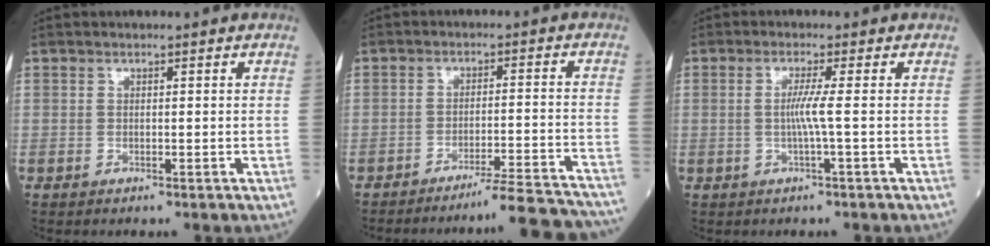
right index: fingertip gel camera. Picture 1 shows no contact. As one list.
[{"total": 14.2, "force": [-13.7, -1.3, 3.5], "torque": [-0.016, -0.004, -0.179]}, {"total": 2.9, "force": [-0.3, -1.0, 2.7], "torque": [-0.055, -0.003, -0.007]}]